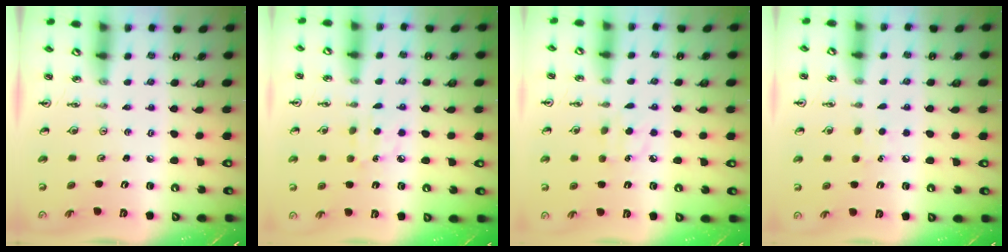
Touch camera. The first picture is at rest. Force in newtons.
{"total": 7.6, "press": 7.6, "slide": 0.6}
{"total": 7.1, "press": 7.0, "slide": 0.7}
{"total": 6.6, "press": 6.5, "slide": 0.8}